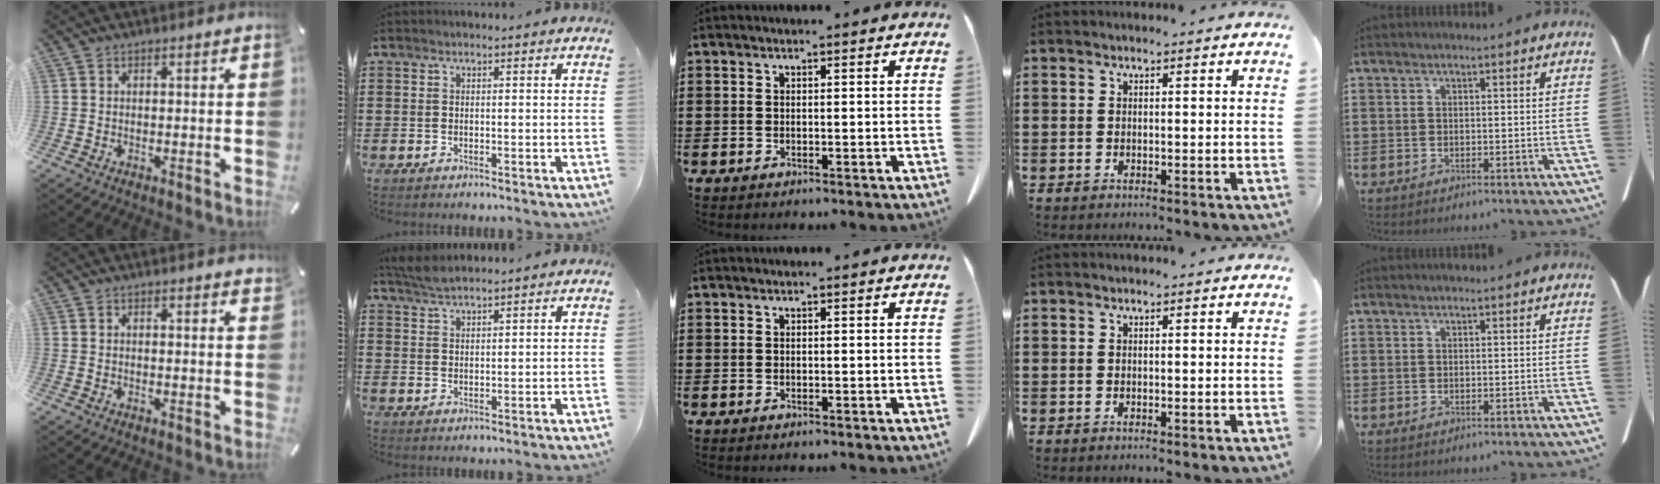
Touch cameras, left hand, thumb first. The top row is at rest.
{"thumb": {"total": 0.5, "force": [0.4, 0.2, 0.2], "torque": [0.003, -0.002, 0.005]}, "index": {"total": 2.9, "force": [2.8, 0.2, 0.9], "torque": [-0.026, 0.000, 0.054]}}